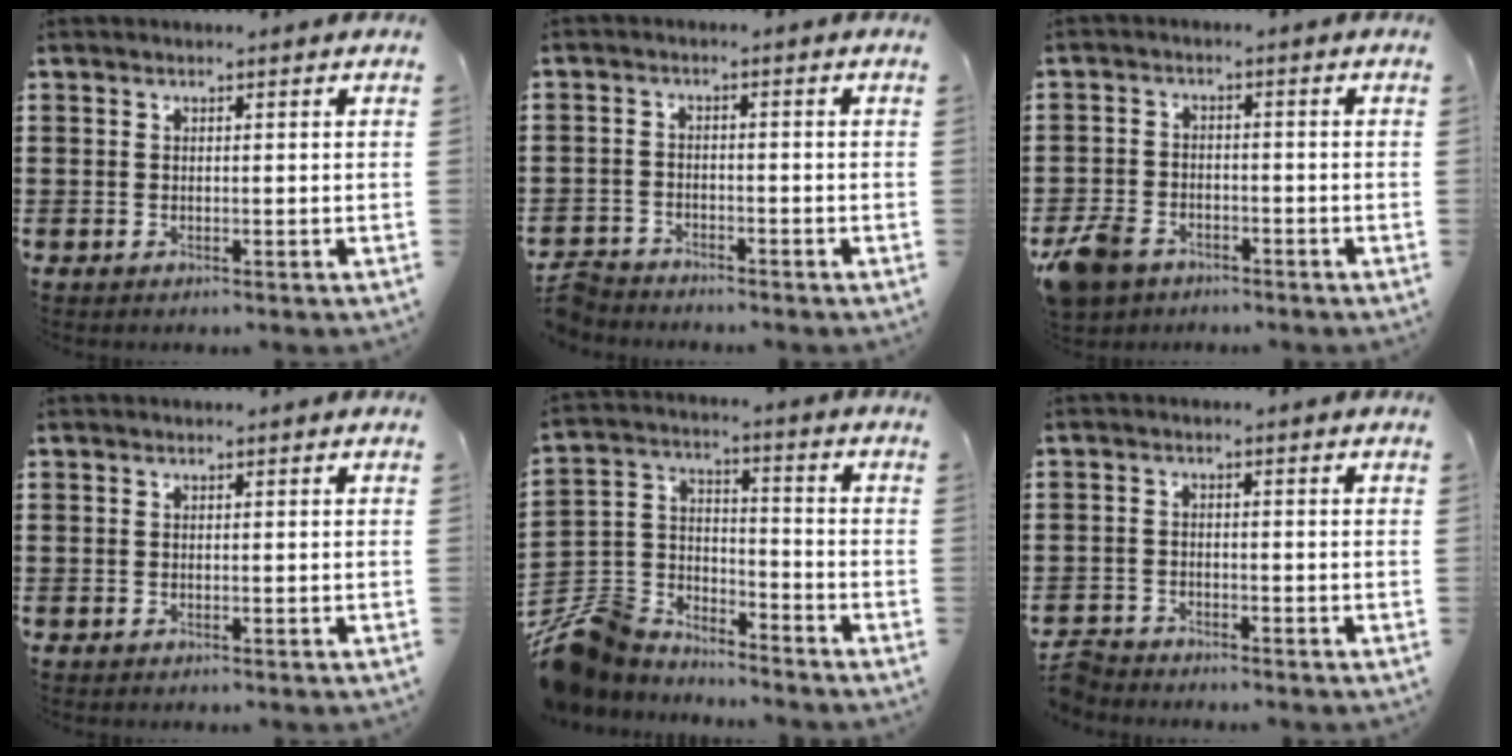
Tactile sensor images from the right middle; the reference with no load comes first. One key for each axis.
{"total": 3.5, "fx": -3.4, "fy": 0.6, "fz": 0.1, "tx": -0.021, "ty": -0.004, "tz": -0.078}
{"total": 5.2, "fx": -4.2, "fy": 2.4, "fz": 1.9, "tx": -0.064, "ty": -0.003, "tz": -0.092}
{"total": 0.0}
{"total": 8.1, "fx": -6.9, "fy": 4.1, "fz": 1.2, "tx": -0.053, "ty": 0.009, "tz": -0.138}
{"total": 2.8, "fx": -2.8, "fy": 0.5, "fz": 0.2, "tx": -0.022, "ty": -0.004, "tz": -0.065}